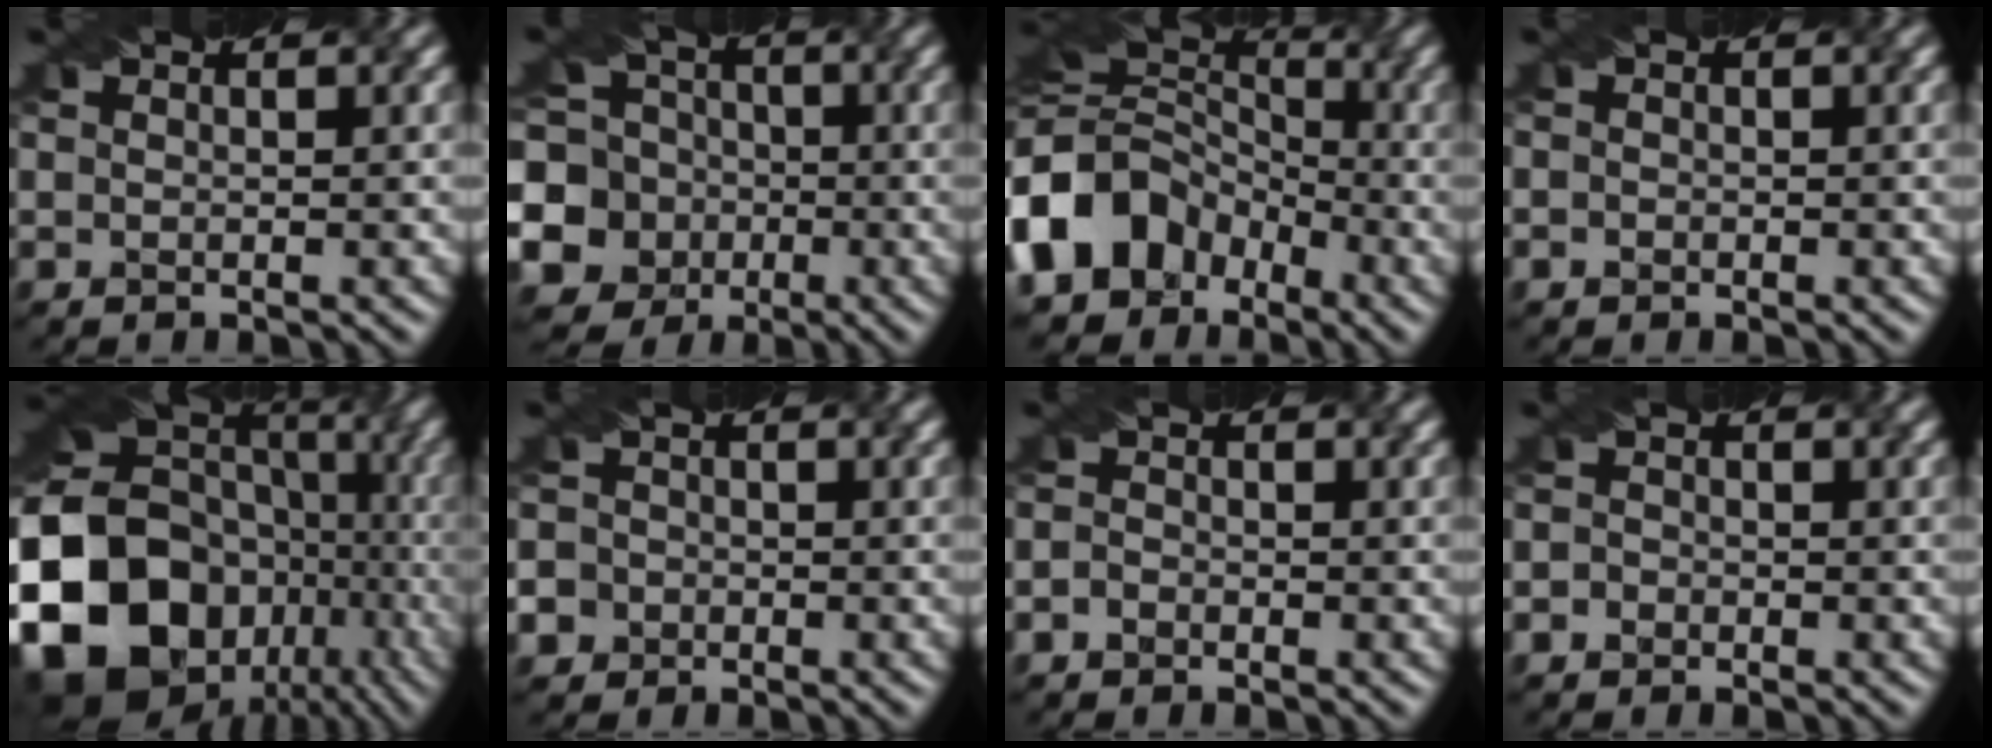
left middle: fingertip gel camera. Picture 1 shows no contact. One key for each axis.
{"total": 12.2, "fx": -2.9, "fy": 11.0, "fz": 4.4, "tx": -0.113, "ty": 0.000, "tz": -0.071}
{"total": 10.9, "fx": -4.5, "fy": 8.9, "fz": 4.4, "tx": -0.102, "ty": 0.002, "tz": -0.097}
{"total": 1.3, "fx": -0.1, "fy": 1.1, "fz": 0.6, "tx": 0.004, "ty": 0.021, "tz": -0.017}
{"total": 19.5, "fx": -4.9, "fy": 16.1, "fz": 10.0, "tx": -0.210, "ty": -0.006, "tz": -0.088}
{"total": 5.7, "fx": -1.9, "fy": 5.2, "fz": 1.5, "tx": -0.034, "ty": 0.023, "tz": -0.062}
{"total": 1.6, "fx": -0.7, "fy": 1.3, "fz": 0.6, "tx": 0.006, "ty": 0.020, "tz": -0.025}
{"total": 1.7, "fx": -0.4, "fy": 1.5, "fz": 0.7, "tx": 0.014, "ty": 0.024, "tz": -0.026}